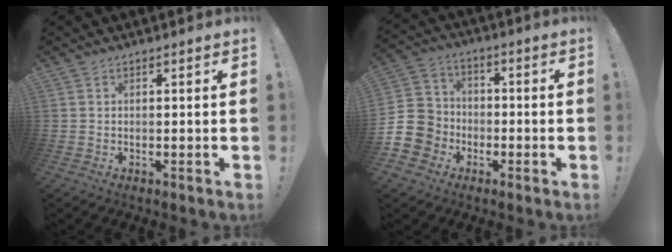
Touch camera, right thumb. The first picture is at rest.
{"total": 11.8, "force": [-4.4, 10.3, 3.6], "torque": [-0.071, 0.039, -0.077]}